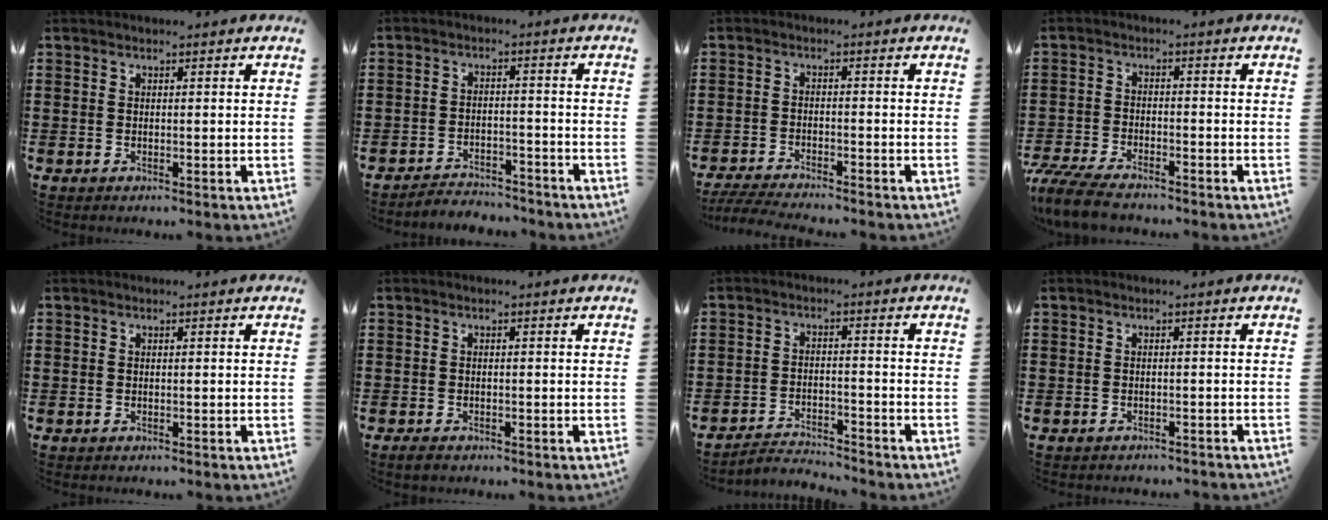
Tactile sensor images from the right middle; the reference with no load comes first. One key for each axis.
{"total": 3.6, "fx": -3.6, "fy": 0.5, "fz": -0.2, "tx": -0.006, "ty": -0.001, "tz": -0.078}
{"total": 3.7, "fx": -3.5, "fy": 0.0, "fz": 1.1, "tx": -0.033, "ty": -0.010, "tz": -0.074}
{"total": 5.9, "fx": -5.3, "fy": 1.0, "fz": 2.4, "tx": -0.070, "ty": -0.007, "tz": -0.109}
{"total": 0.0}
{"total": 1.3, "fx": -1.1, "fy": 0.5, "fz": 0.5, "tx": -0.013, "ty": -0.001, "tz": -0.023}
{"total": 3.1, "fx": -3.1, "fy": 0.3, "fz": 0.1, "tx": -0.012, "ty": 0.001, "tz": -0.068}
{"total": 1.3, "fx": -1.3, "fy": 0.2, "fz": -0.2, "tx": 0.000, "ty": 0.002, "tz": -0.029}